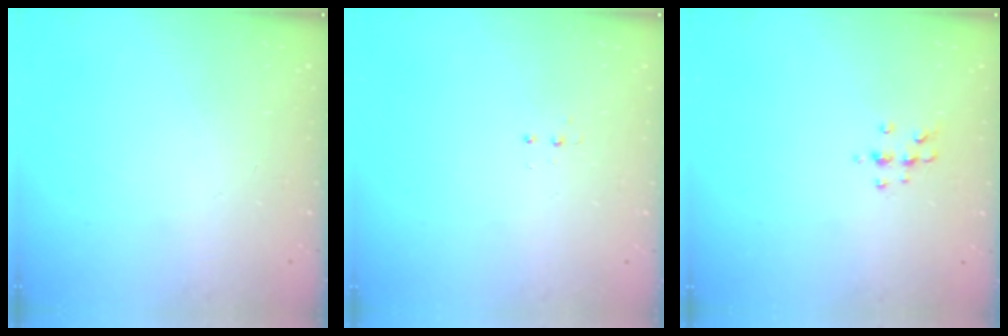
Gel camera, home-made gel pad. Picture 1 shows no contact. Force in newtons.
{"total": 3.3, "press": 3.2, "slide": 0.6}
{"total": 5.7, "press": 5.7, "slide": 0.8}